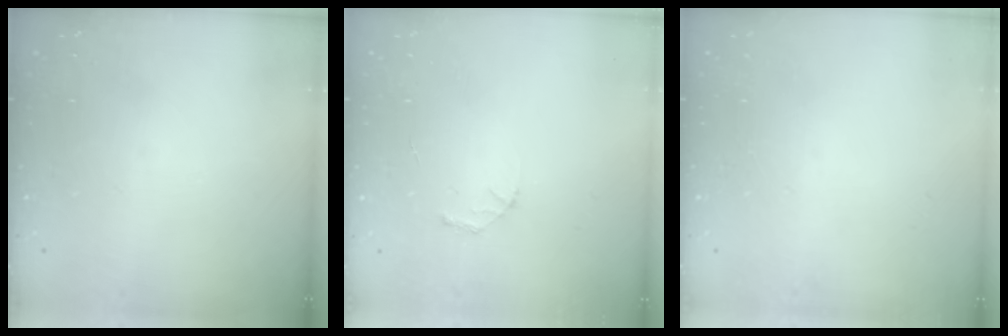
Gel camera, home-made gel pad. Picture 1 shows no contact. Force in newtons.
{"total": 2.1, "press": 2.1, "slide": 0.2}
{"total": 0.0}